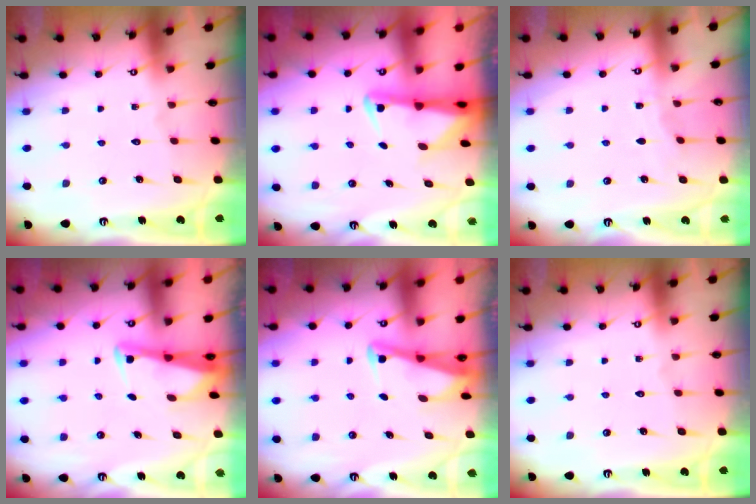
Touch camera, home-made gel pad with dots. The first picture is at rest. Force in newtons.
{"total": 2.5, "press": 2.4, "slide": 0.5}
{"total": 2.7, "press": 2.6, "slide": 0.5}
{"total": 2.7, "press": 2.7, "slide": 0.3}
{"total": 2.7, "press": 2.6, "slide": 0.3}
{"total": 0.0}